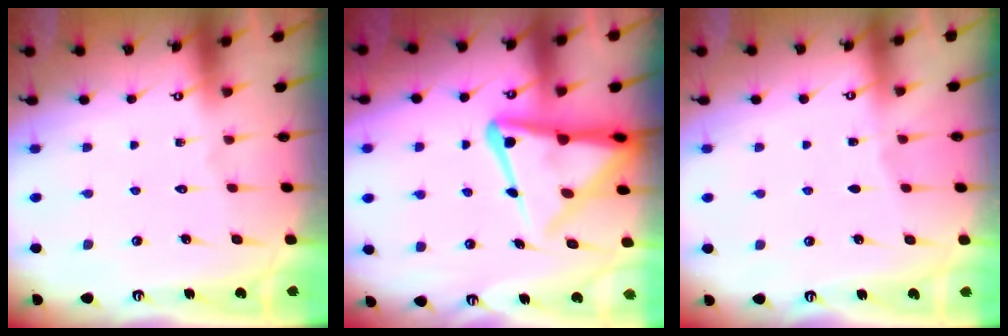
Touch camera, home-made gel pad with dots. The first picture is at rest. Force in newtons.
{"total": 14.1, "press": 14.1, "slide": 1.3}
{"total": 1.5, "press": 1.4, "slide": 0.2}